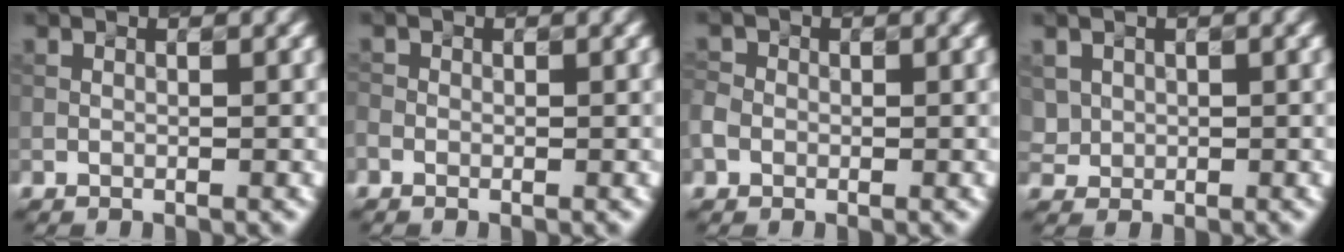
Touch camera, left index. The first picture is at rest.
{"total": 0.7, "force": [-0.3, 0.6, 0.2], "torque": [-0.005, 0.000, -0.007]}
{"total": 1.5, "force": [-0.4, 1.4, 0.5], "torque": [-0.008, 0.003, -0.015]}
{"total": 1.5, "force": [0.5, 1.4, 0.0], "torque": [-0.001, -0.001, 0.013]}